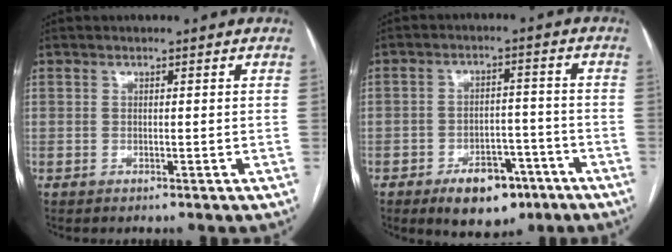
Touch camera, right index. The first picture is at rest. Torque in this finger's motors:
{"motor_torque": [0.16, -0.19, 0.20, 0.00]}